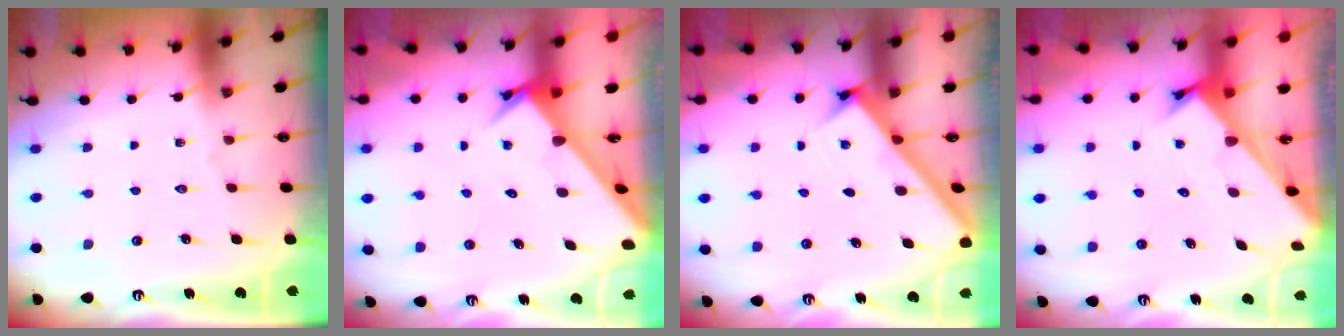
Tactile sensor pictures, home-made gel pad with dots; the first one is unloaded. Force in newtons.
{"total": 3.2, "press": 3.1, "slide": 0.2}
{"total": 2.8, "press": 2.8, "slide": 0.4}
{"total": 2.4, "press": 2.4, "slide": 0.2}